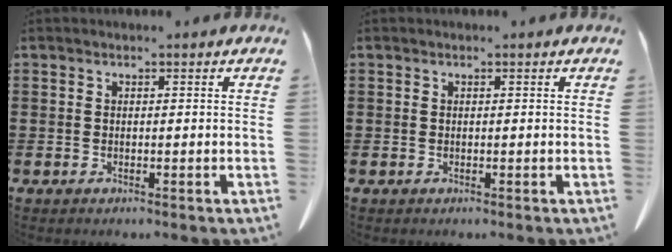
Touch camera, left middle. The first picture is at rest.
{"total": 0.0}